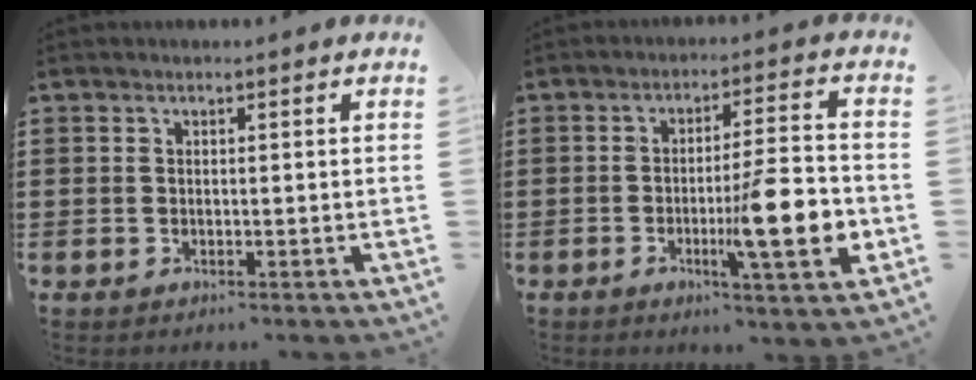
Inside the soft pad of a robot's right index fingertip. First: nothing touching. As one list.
[{"total": 12.3, "force": [-3.1, 1.8, 11.8], "torque": [-0.180, -0.008, -0.053]}]